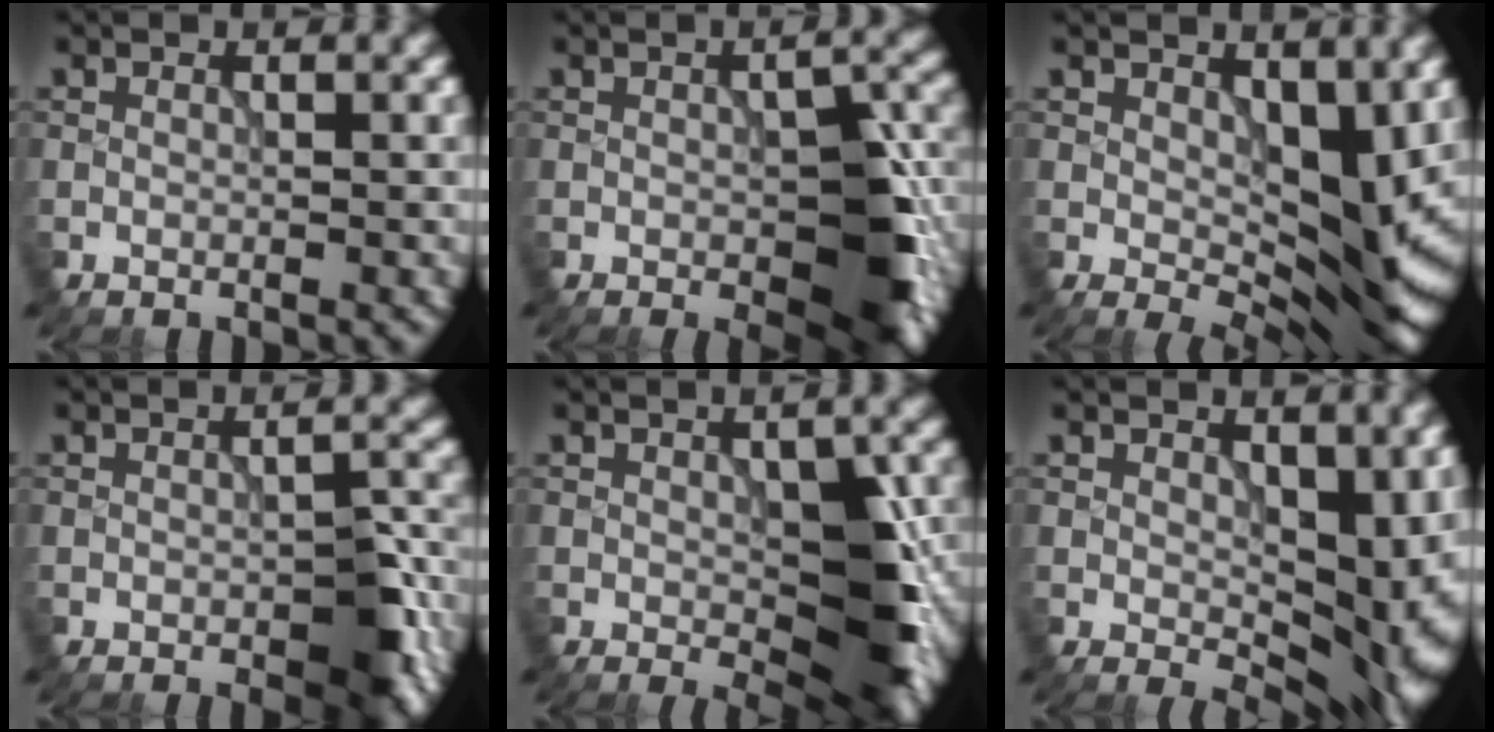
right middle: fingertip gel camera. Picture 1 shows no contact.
{"total": 8.8, "force": [-2.3, 4.5, 7.2], "torque": [-0.108, -0.016, -0.030]}
{"total": 9.6, "force": [2.0, 4.9, 8.0], "torque": [-0.114, -0.017, 0.033]}
{"total": 5.3, "force": [-2.1, 2.6, 4.1], "torque": [-0.055, -0.007, -0.027]}
{"total": 8.3, "force": [-1.4, 4.2, 7.0], "torque": [-0.107, -0.014, -0.011]}
{"total": 10.9, "force": [1.6, 6.8, 8.3], "torque": [-0.100, -0.030, 0.048]}